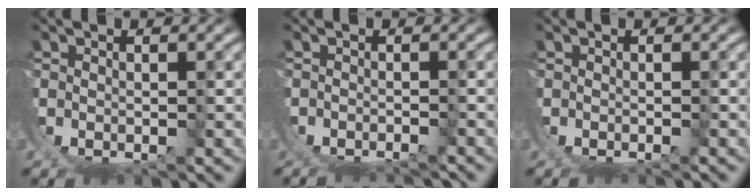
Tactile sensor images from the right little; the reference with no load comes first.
{"total": 4.0, "force": [-3.4, 1.8, 1.1], "torque": [-0.025, -0.014, -0.048]}
{"total": 1.2, "force": [-1.1, 0.2, 0.0], "torque": [0.000, -0.004, -0.016]}